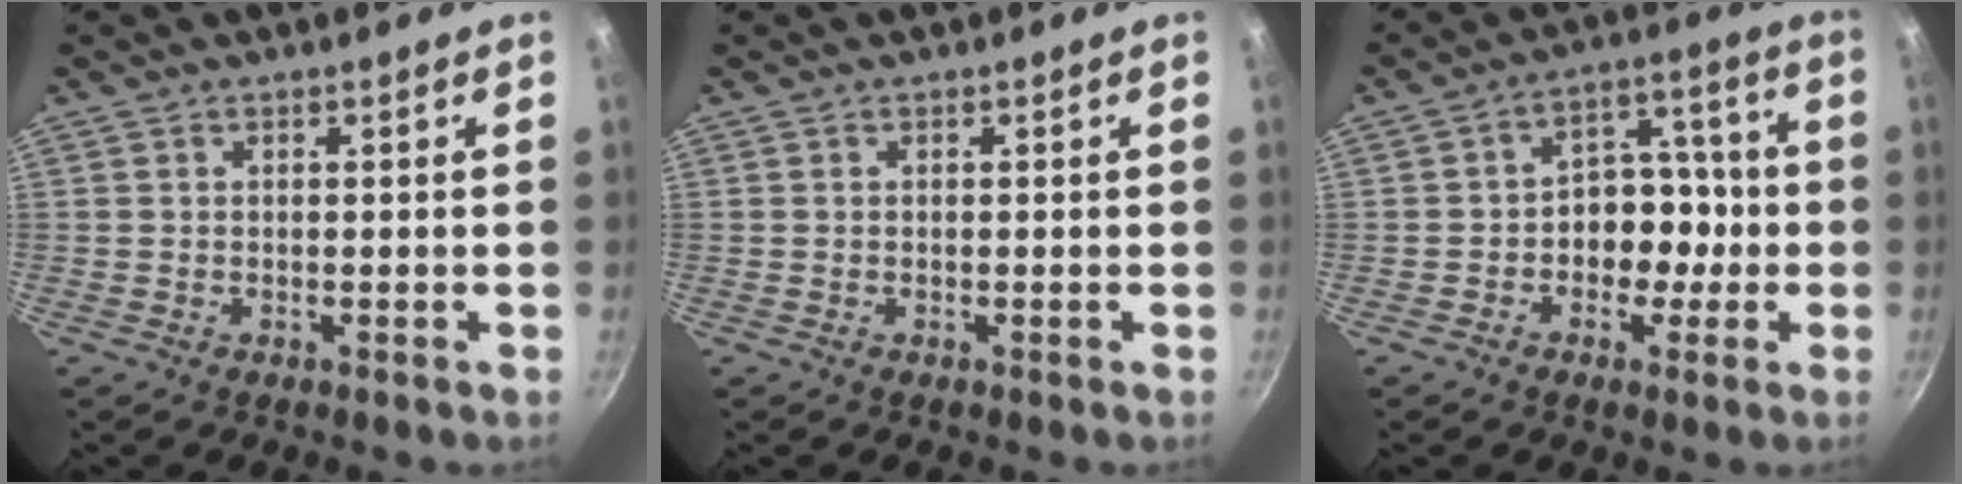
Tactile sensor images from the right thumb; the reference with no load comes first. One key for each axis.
{"total": 0.0}
{"total": 9.4, "fx": -2.0, "fy": 7.2, "fz": 5.7, "tx": -0.017, "ty": 0.039, "tz": -0.037}